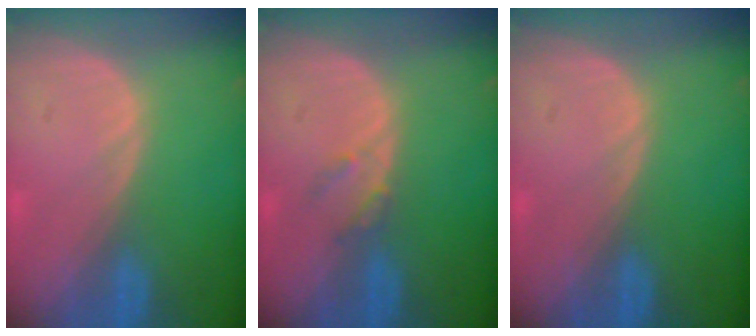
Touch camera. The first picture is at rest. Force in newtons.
{"total": 1.9, "press": 1.9, "slide": 0.1}
{"total": 0.0}